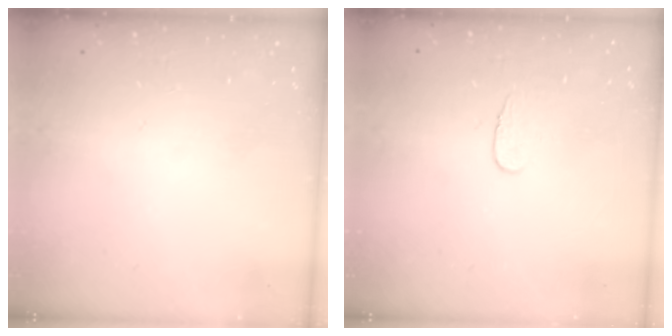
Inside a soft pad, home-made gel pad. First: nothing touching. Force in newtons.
{"total": 4.3, "press": 4.2, "slide": 0.4}